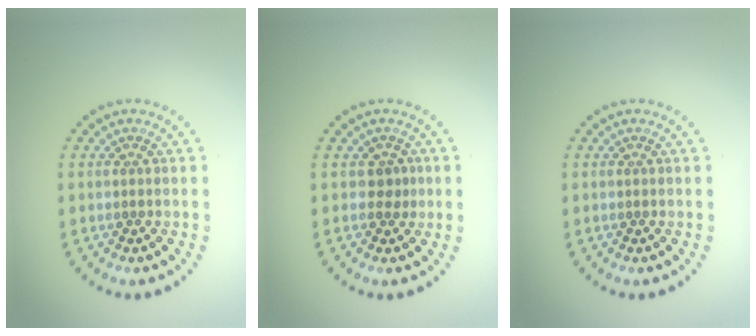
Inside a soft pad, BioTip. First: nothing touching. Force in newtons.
{"total": 1.2, "press": 1.0, "slide": 0.7}
{"total": 0.0}